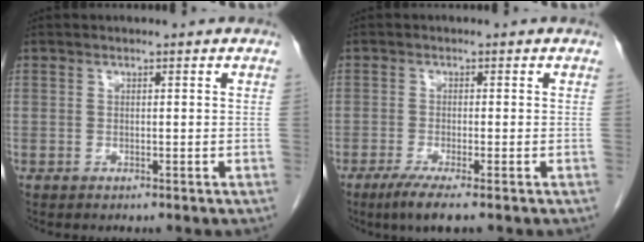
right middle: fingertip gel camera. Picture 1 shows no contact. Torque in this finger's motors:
{"motor_torque": [0.76, -0.56, 0.04, 0.04]}